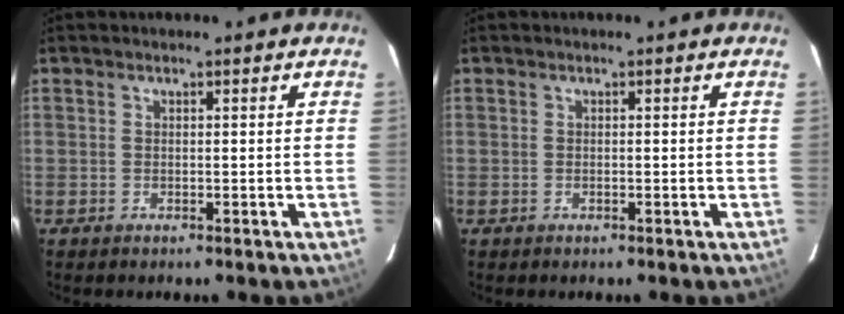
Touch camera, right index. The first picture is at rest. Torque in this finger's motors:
{"motor_torque": [0.05, 0.01, 0.01, 0.01]}